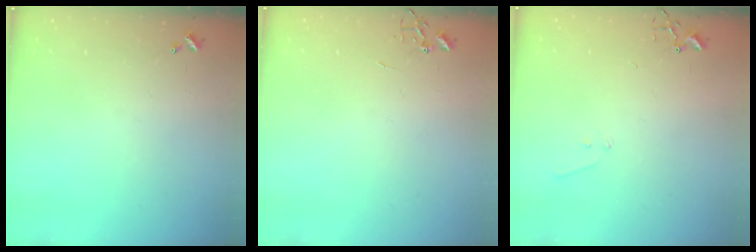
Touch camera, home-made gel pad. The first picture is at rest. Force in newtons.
{"total": 0.0}
{"total": 5.7, "press": 5.7, "slide": 0.7}